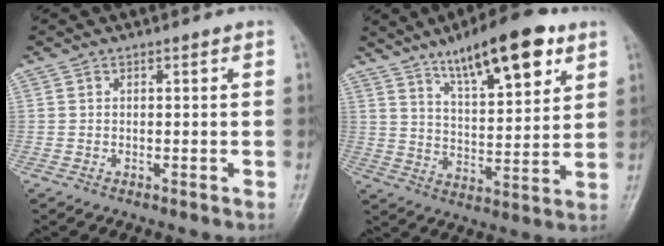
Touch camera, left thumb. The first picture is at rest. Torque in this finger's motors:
{"motor_torque": [1.18, 0.41, 1.41, -1.36, 0.11]}